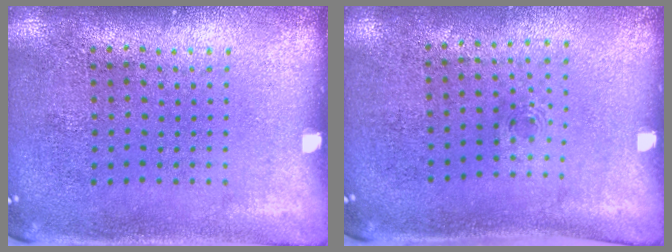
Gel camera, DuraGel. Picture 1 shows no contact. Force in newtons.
{"total": 0.6, "press": 0.3, "slide": 0.5}